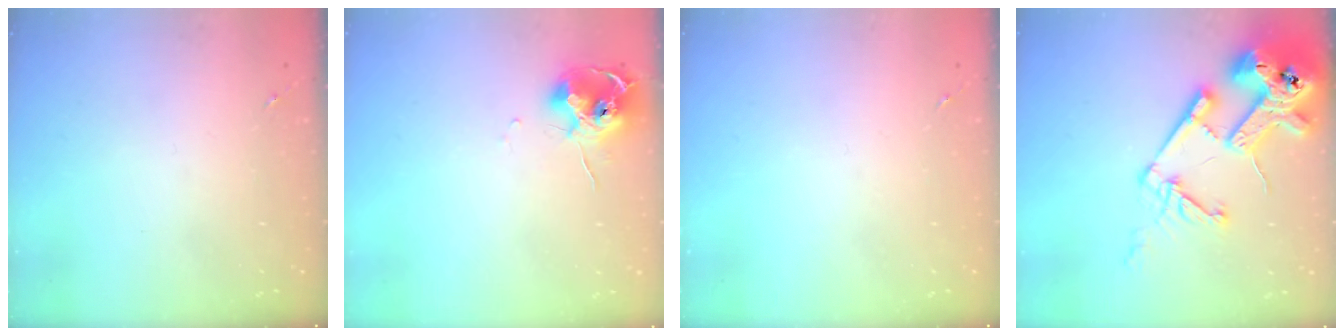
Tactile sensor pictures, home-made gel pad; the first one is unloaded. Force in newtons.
{"total": 10.6, "press": 10.5, "slide": 0.8}
{"total": 0.0}
{"total": 21.7, "press": 21.5, "slide": 2.7}